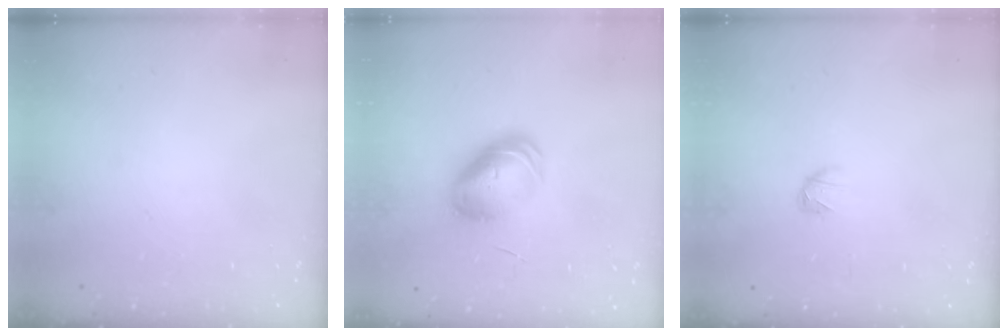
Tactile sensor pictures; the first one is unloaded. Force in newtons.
{"total": 8.6, "press": 8.5, "slide": 1.0}
{"total": 2.6, "press": 2.5, "slide": 0.6}